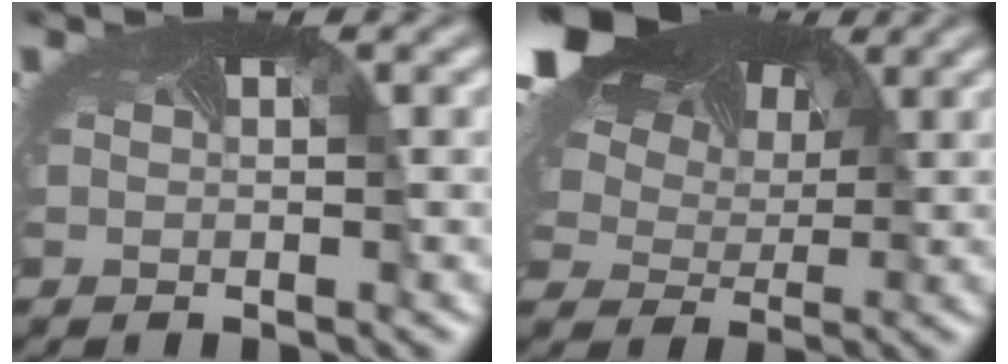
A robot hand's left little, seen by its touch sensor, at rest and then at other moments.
{"total": 15.3, "force": [8.0, 9.3, 9.1], "torque": [-0.232, 0.039, 0.141]}